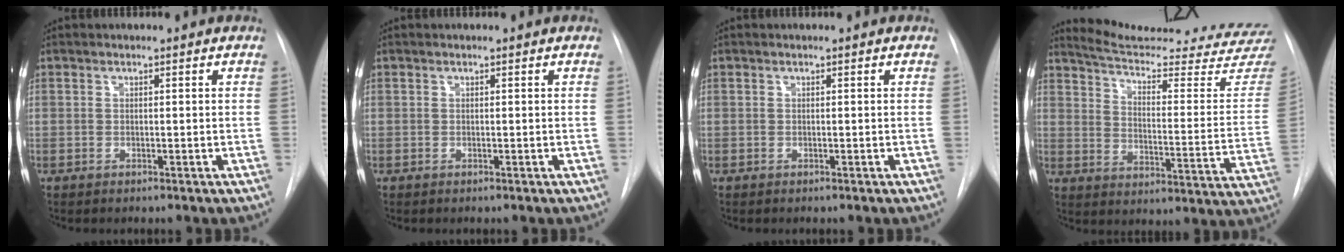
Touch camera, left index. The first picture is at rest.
{"total": 0.0}
{"total": 0.0}
{"total": 25.5, "force": [24.3, 1.1, 7.6], "torque": [-0.109, -0.122, 0.303]}